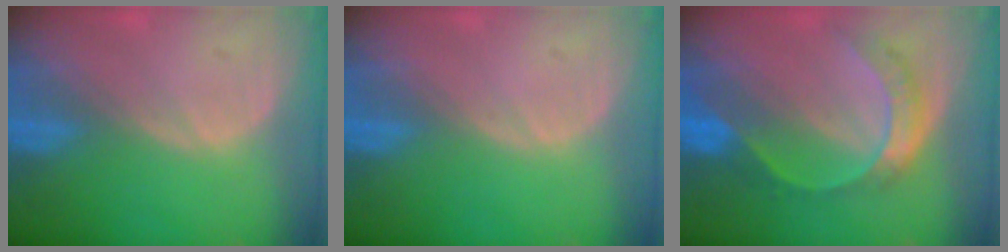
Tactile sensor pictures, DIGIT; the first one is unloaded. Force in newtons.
{"total": 0.0}
{"total": 7.6, "press": 6.3, "slide": 4.3}